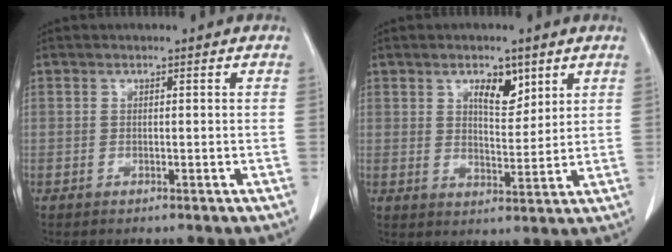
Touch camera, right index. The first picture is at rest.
{"total": 5.3, "force": [3.0, 2.3, 3.8], "torque": [-0.060, -0.002, 0.050]}